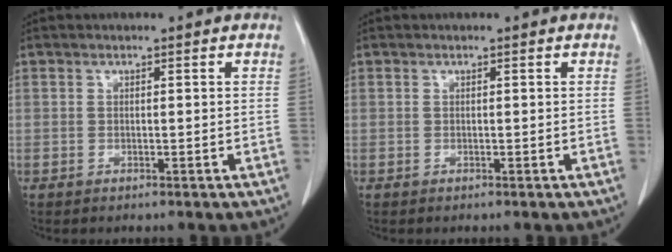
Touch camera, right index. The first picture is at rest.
{"total": 0.0}